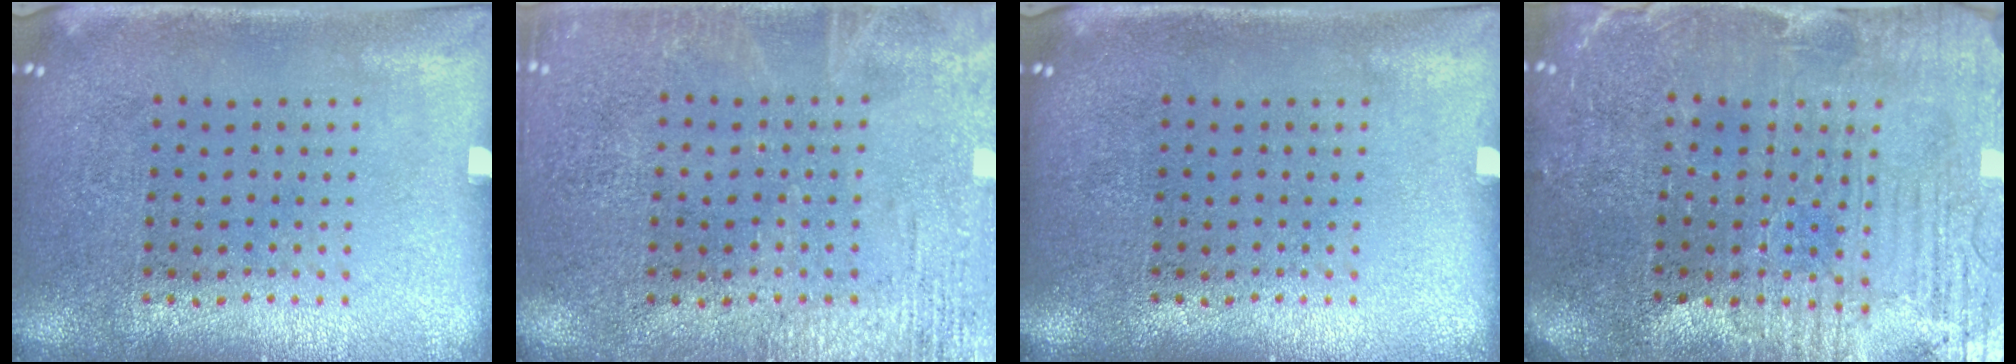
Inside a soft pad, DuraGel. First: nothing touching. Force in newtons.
{"total": 2.6, "press": 2.5, "slide": 0.3}
{"total": 0.0}
{"total": 4.0, "press": 3.9, "slide": 1.0}